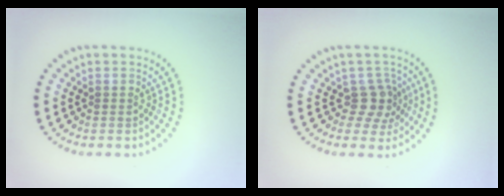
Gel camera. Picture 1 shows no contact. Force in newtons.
{"total": 2.6, "press": 1.9, "slide": 1.7}